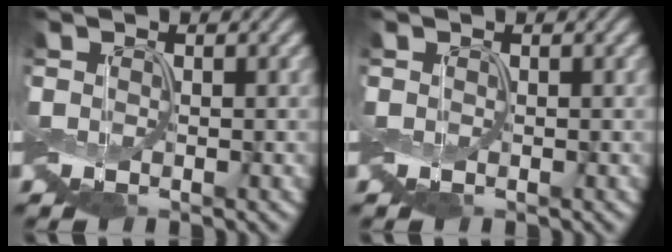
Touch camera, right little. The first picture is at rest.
{"total": 0.0}